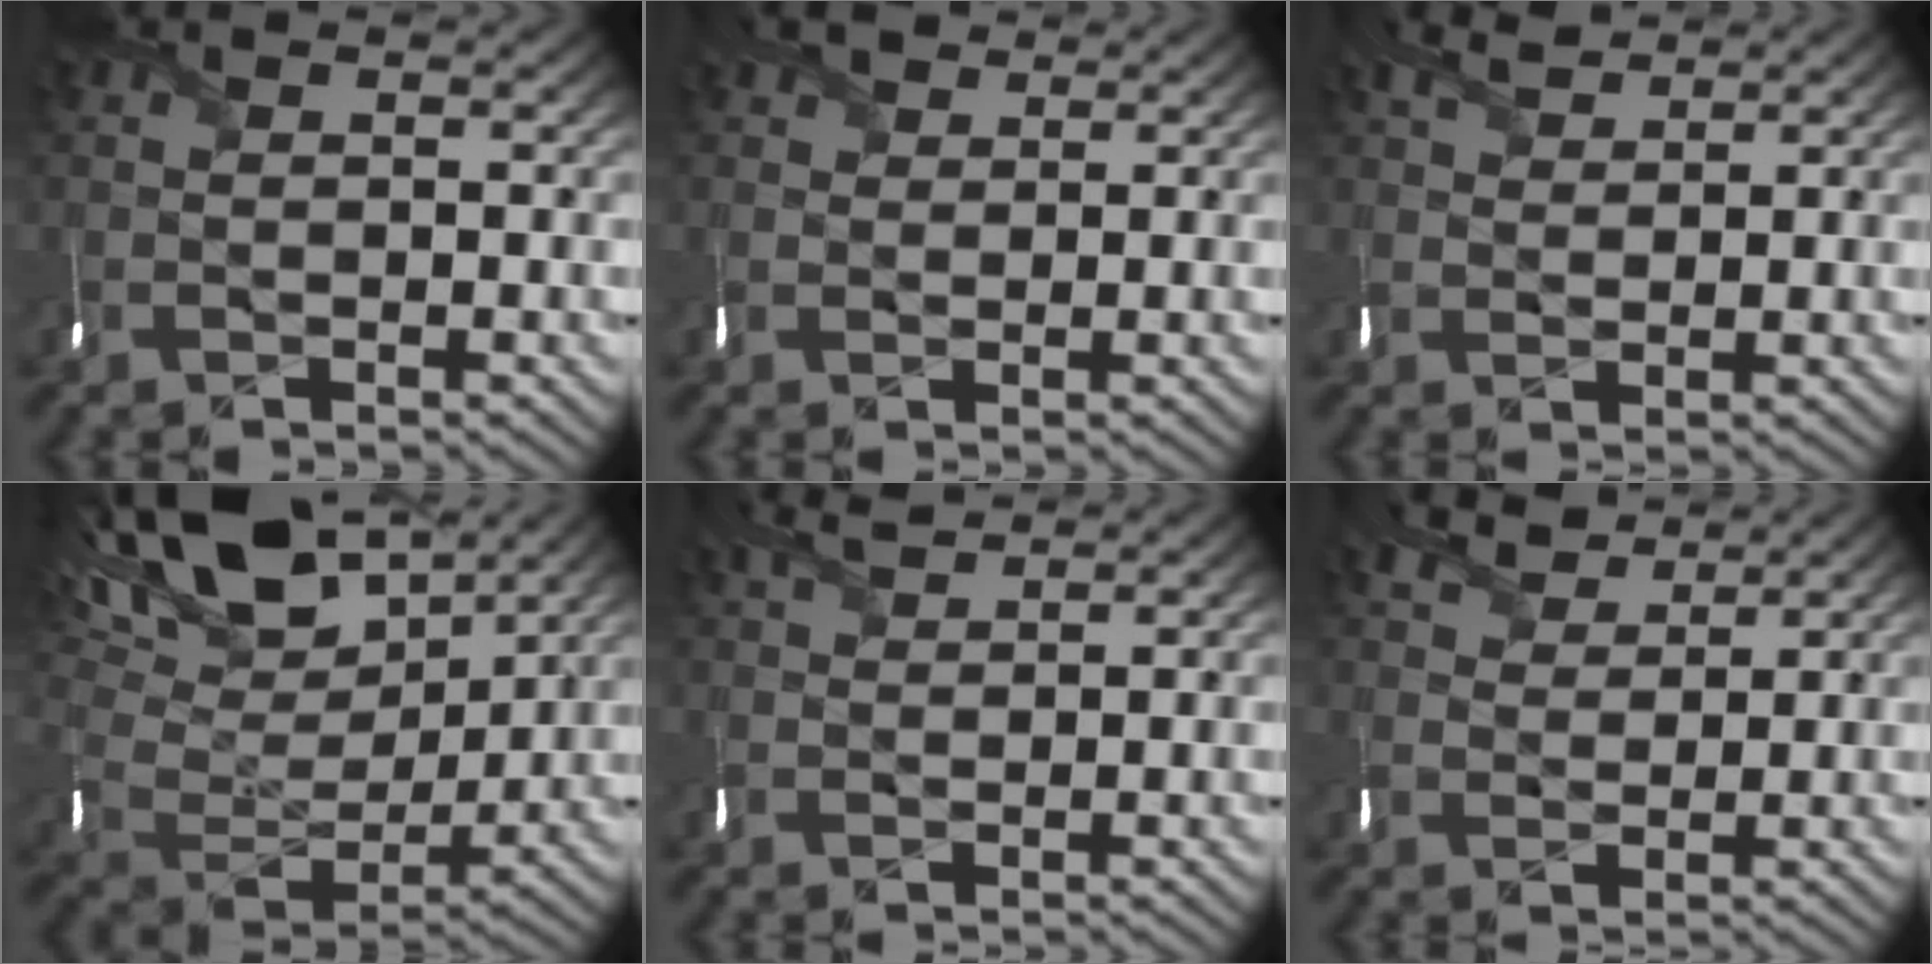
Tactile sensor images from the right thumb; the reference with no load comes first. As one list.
[{"total": 2.1, "force": [1.7, 0.9, -0.8], "torque": [0.009, 0.004, 0.025]}, {"total": 2.5, "force": [2.4, 0.5, 0.2], "torque": [-0.025, 0.009, 0.046]}, {"total": 15.4, "force": [9.9, 7.4, 9.3], "torque": [-0.224, 0.032, 0.157]}, {"total": 1.7, "force": [1.6, -0.1, -0.4], "torque": [-0.011, 0.008, 0.033]}, {"total": 3.9, "force": [3.6, 1.5, 0.4], "torque": [-0.027, 0.011, 0.065]}]